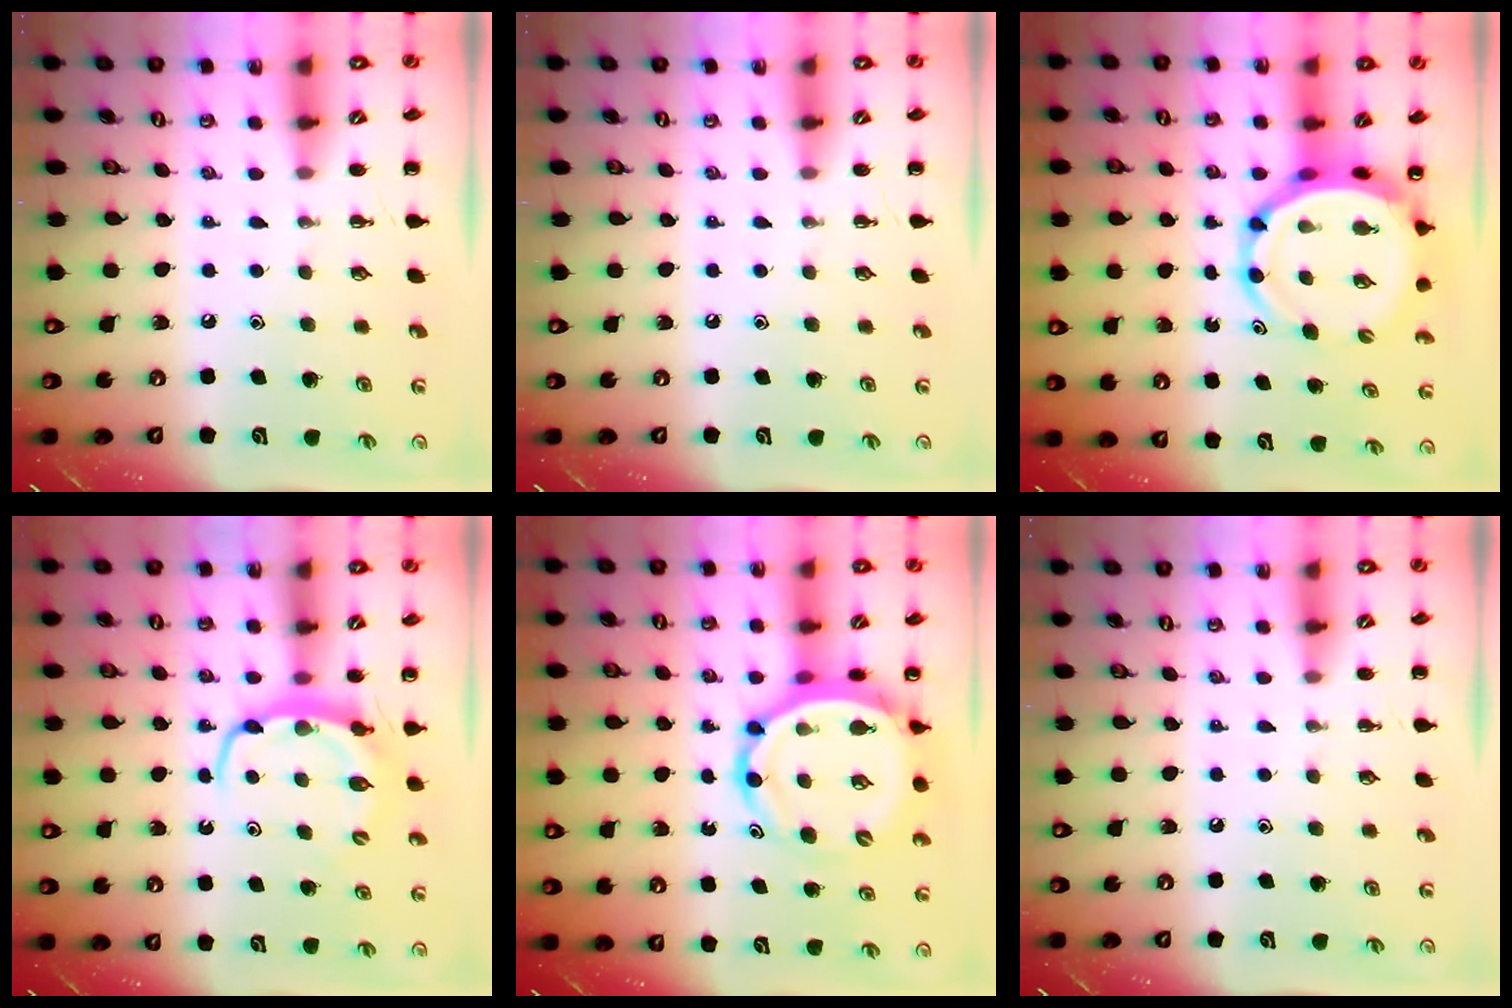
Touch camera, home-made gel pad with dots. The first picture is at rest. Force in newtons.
{"total": 0.0}
{"total": 8.4, "press": 8.0, "slide": 2.7}
{"total": 5.9, "press": 5.9, "slide": 0.4}
{"total": 10.1, "press": 9.5, "slide": 3.3}
{"total": 0.0}